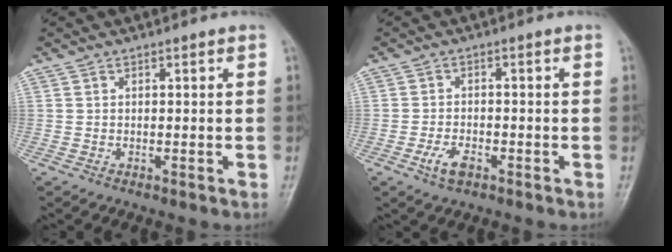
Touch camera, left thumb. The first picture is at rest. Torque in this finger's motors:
{"motor_torque": [-0.04, 0.08, 0.05, 0.02, 0.00]}